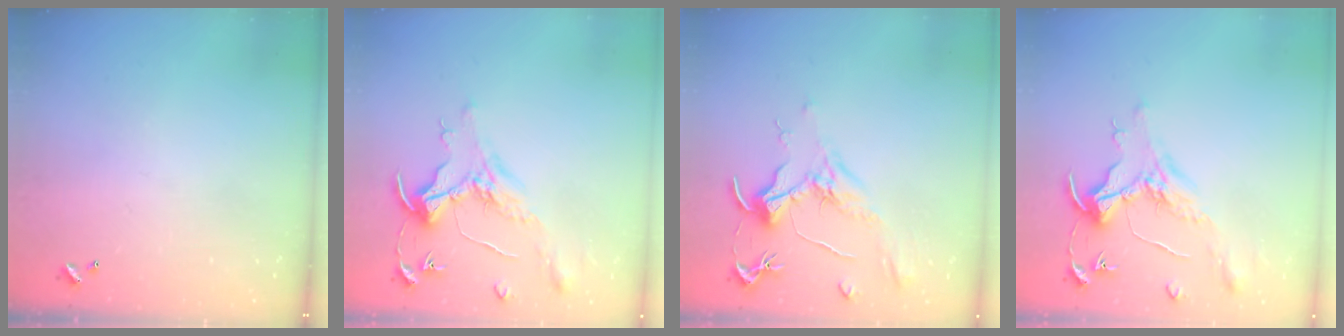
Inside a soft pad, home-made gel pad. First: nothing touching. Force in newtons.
{"total": 1.6, "press": 1.4, "slide": 0.7}
{"total": 2.0, "press": 1.7, "slide": 0.9}
{"total": 1.6, "press": 1.4, "slide": 0.7}